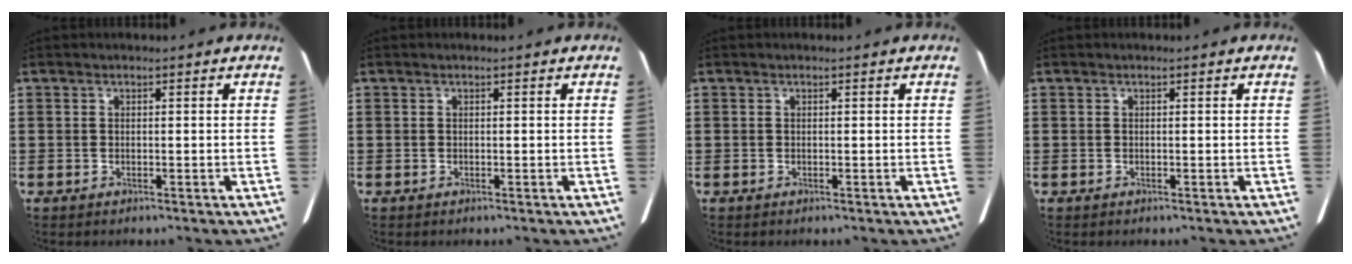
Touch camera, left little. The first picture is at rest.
{"total": 0.0}
{"total": 0.0}
{"total": 0.0}